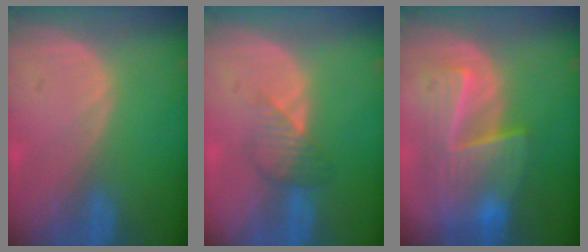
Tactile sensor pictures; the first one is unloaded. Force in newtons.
{"total": 3.3, "press": 3.1, "slide": 1.0}
{"total": 8.8, "press": 8.3, "slide": 2.9}